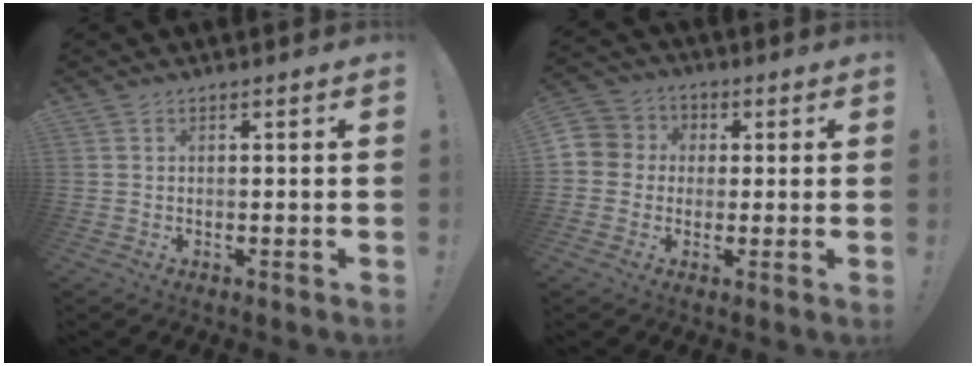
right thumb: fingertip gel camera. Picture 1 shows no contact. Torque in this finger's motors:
{"motor_torque": [0.01, 0.00, -0.02, -0.03, 0.03]}